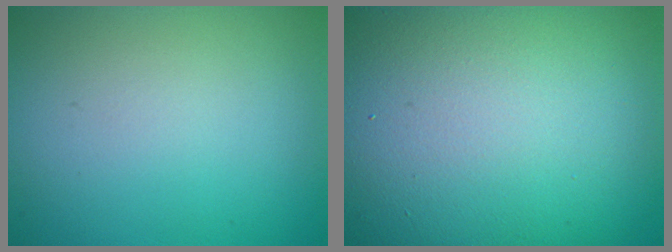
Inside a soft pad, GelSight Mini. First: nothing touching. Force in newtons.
{"total": 18.6, "press": 18.5, "slide": 1.2}